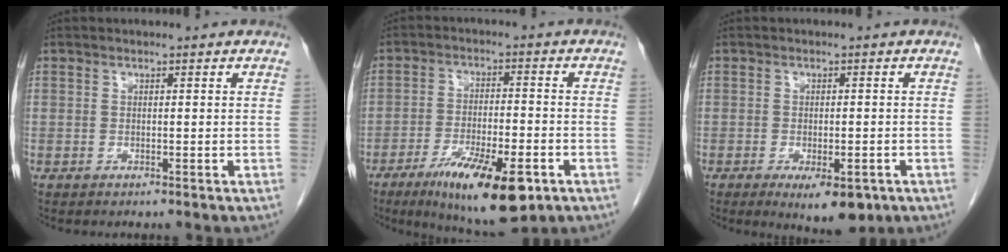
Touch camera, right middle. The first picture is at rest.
{"total": 13.7, "force": [-7.5, 3.1, 11.1], "torque": [-0.181, -0.023, -0.113]}
{"total": 6.6, "force": [-3.5, 2.2, 5.1], "torque": [-0.066, -0.011, -0.041]}